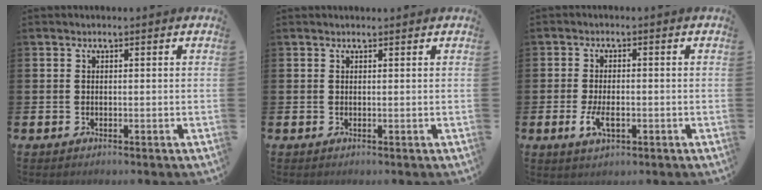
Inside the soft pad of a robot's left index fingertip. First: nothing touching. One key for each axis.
{"total": 0.5, "fx": 0.5, "fy": 0.0, "fz": 0.1, "tx": 0.010, "ty": -0.005, "tz": 0.007}
{"total": 3.6, "fx": -0.9, "fy": 1.8, "fz": 3.0, "tx": -0.048, "ty": -0.004, "tz": -0.019}